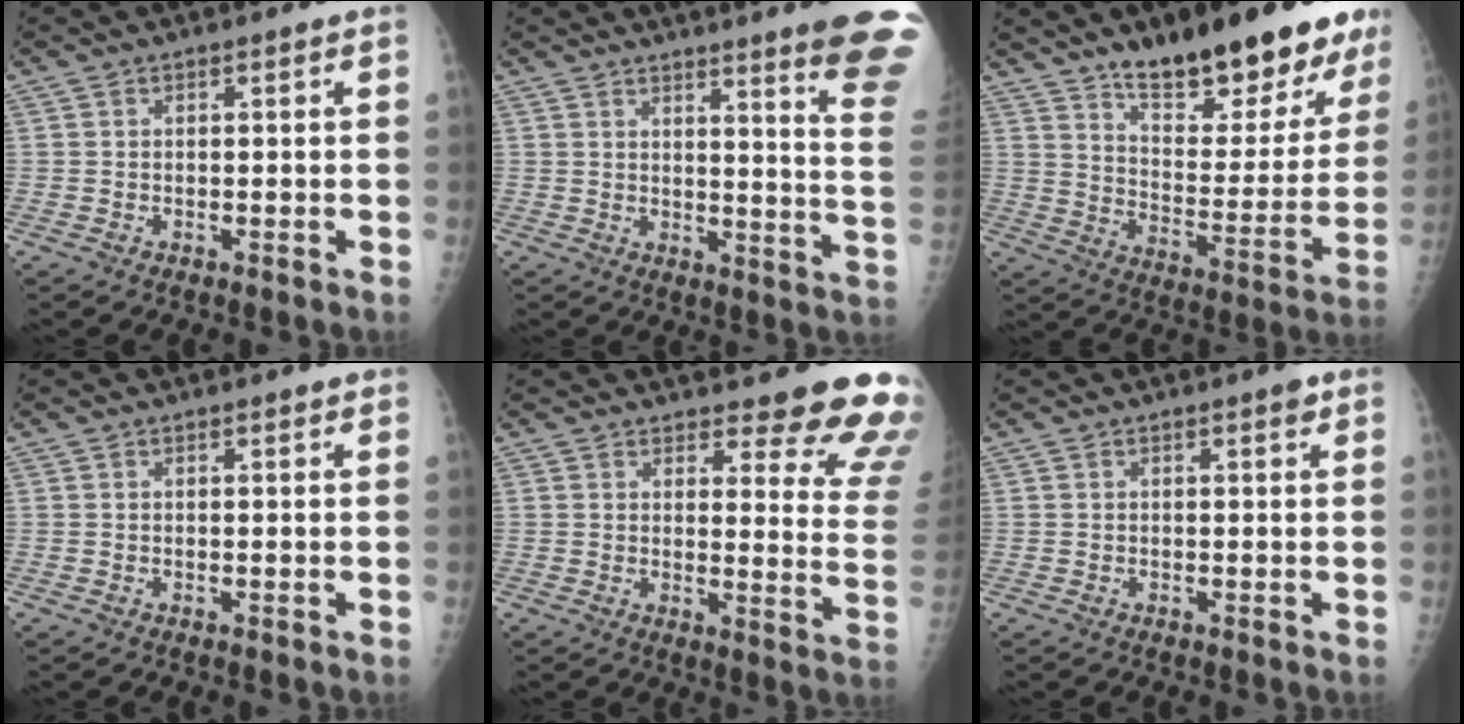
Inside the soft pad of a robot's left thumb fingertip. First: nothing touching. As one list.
[{"total": 16.0, "force": [12.0, 0.2, 10.6], "torque": [-0.107, -0.099, 0.135]}, {"total": 23.9, "force": [16.7, 7.8, 15.2], "torque": [-0.169, -0.092, 0.251]}, {"total": 1.1, "force": [0.8, 0.4, 0.6], "torque": [-0.007, -0.002, 0.009]}, {"total": 15.7, "force": [14.0, 3.5, 6.3], "torque": [-0.027, -0.124, 0.144]}, {"total": 1.5, "force": [0.9, 0.4, 1.1], "torque": [-0.013, -0.002, 0.010]}]